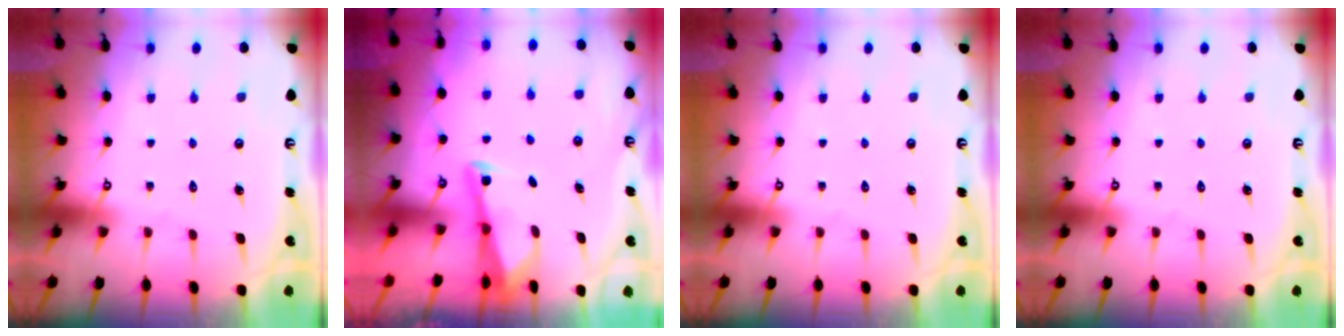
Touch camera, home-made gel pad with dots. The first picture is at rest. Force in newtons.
{"total": 2.6, "press": 2.6, "slide": 0.1}
{"total": 0.0}
{"total": 0.0}